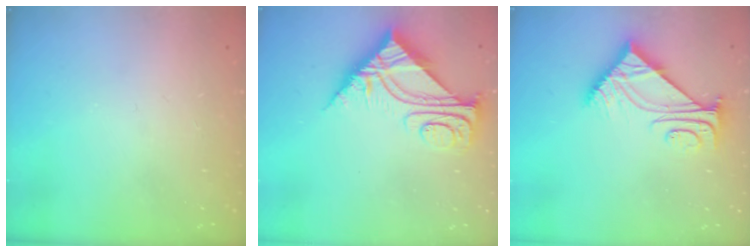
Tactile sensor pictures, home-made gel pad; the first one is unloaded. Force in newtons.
{"total": 7.9, "press": 7.9, "slide": 0.8}
{"total": 7.5, "press": 7.4, "slide": 0.8}